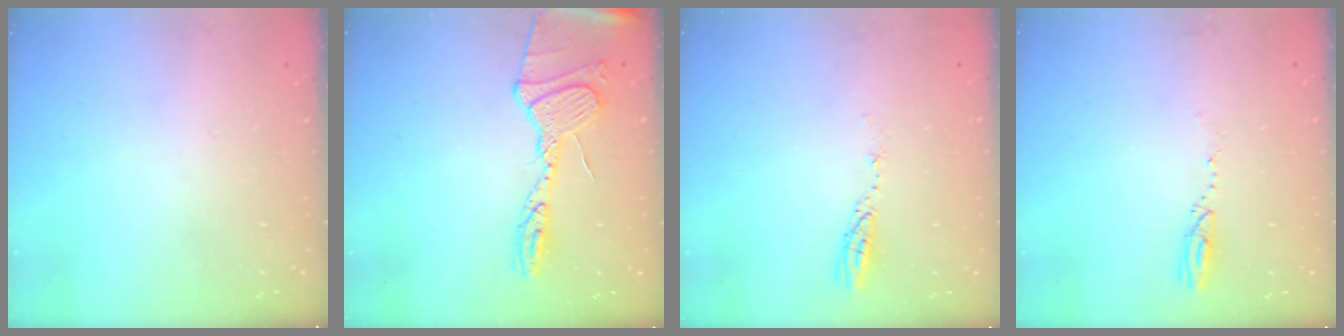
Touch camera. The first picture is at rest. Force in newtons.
{"total": 14.4, "press": 14.3, "slide": 1.2}
{"total": 3.7, "press": 3.7, "slide": 0.3}
{"total": 2.9, "press": 2.9, "slide": 0.4}